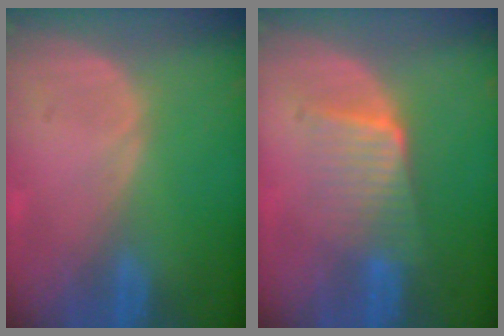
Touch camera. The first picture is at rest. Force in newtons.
{"total": 6.6, "press": 5.8, "slide": 3.1}